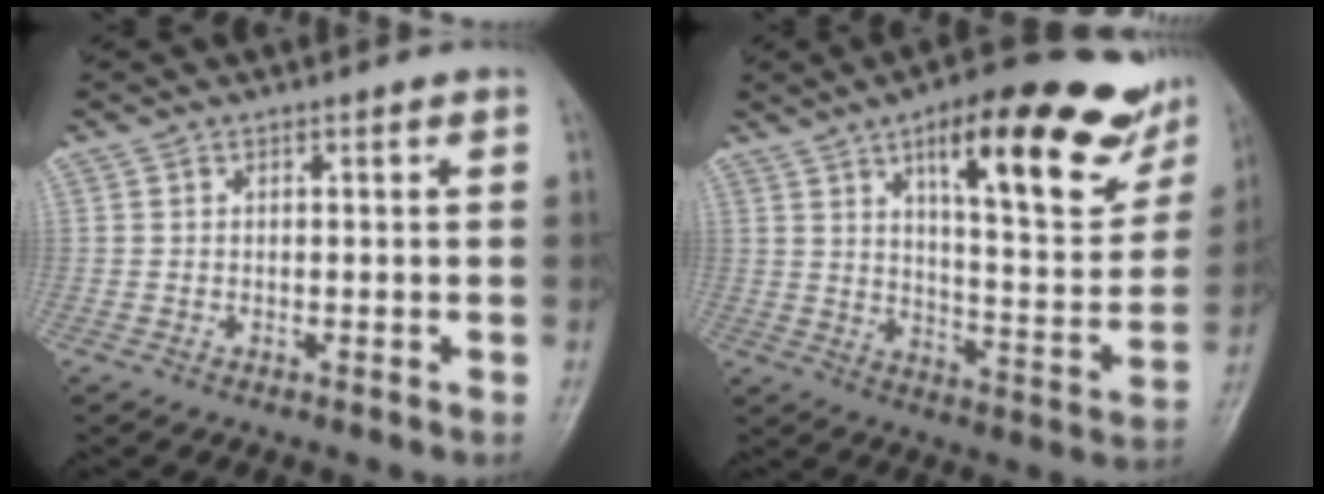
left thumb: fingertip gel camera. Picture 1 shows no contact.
{"total": 24.4, "force": [13.3, 7.6, 19.0], "torque": [-0.224, -0.043, 0.195]}